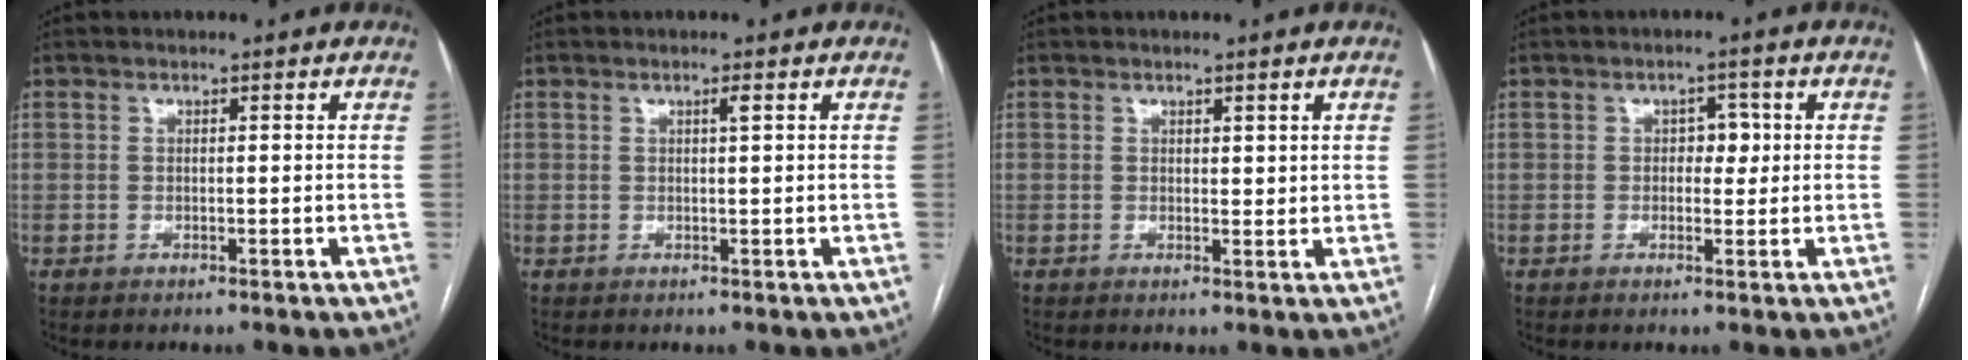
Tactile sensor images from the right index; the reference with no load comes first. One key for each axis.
{"total": 0.8, "fx": 0.5, "fy": -0.3, "fz": 0.7, "tx": -0.012, "ty": -0.001, "tz": 0.008}
{"total": 1.4, "fx": 0.9, "fy": 0.5, "fz": 1.0, "tx": -0.013, "ty": -0.005, "tz": 0.015}
{"total": 2.5, "fx": 0.4, "fy": 1.6, "fz": 1.9, "tx": -0.022, "ty": 0.010, "tz": 0.006}